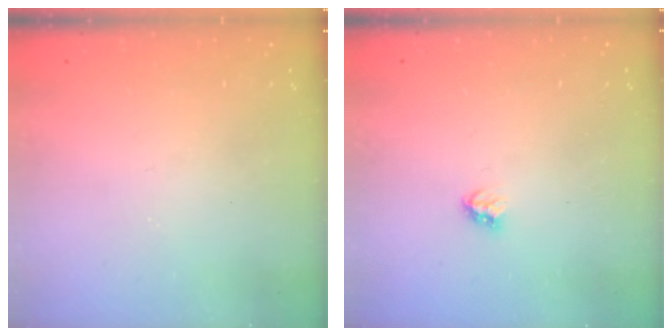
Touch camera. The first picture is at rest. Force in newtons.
{"total": 2.8, "press": 2.8, "slide": 0.5}